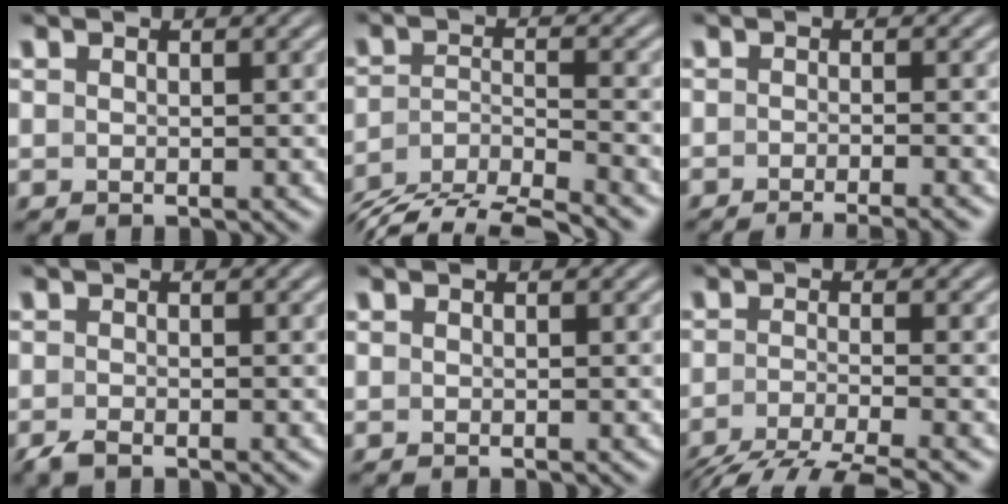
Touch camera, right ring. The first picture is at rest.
{"total": 8.4, "force": [-5.9, 4.5, 3.9], "torque": [-0.078, -0.025, -0.093]}
{"total": 5.5, "force": [-5.1, 1.0, 1.6], "torque": [-0.011, -0.003, -0.080]}
{"total": 1.2, "force": [-1.1, 0.1, 0.5], "torque": [-0.009, -0.003, -0.020]}
{"total": 0.0}
{"total": 5.2, "force": [-3.4, 1.5, 3.6], "torque": [-0.057, -0.014, -0.047]}